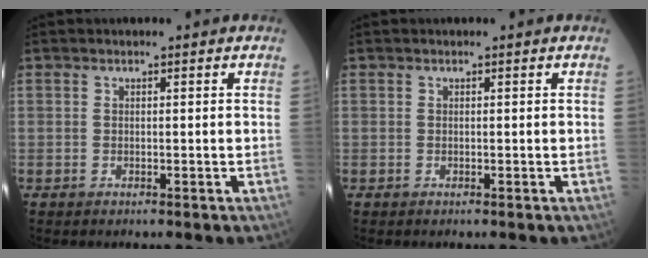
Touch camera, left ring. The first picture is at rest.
{"total": 0.0}